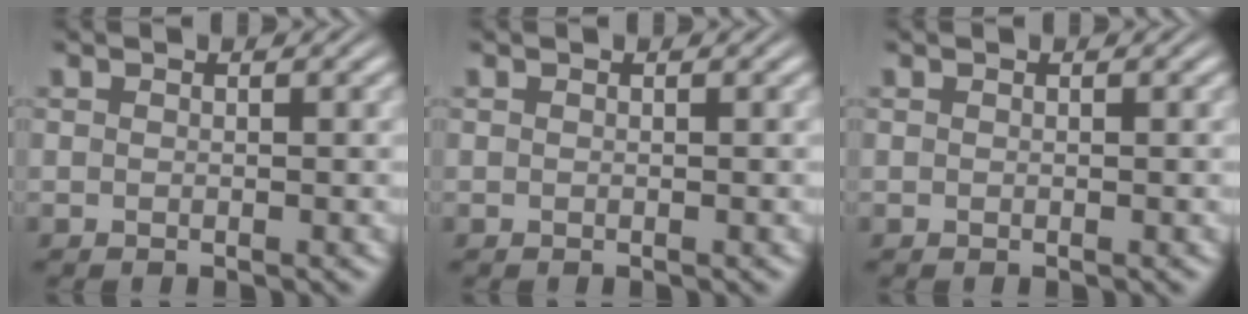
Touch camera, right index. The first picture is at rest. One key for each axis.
{"total": 0.0}
{"total": 0.0}